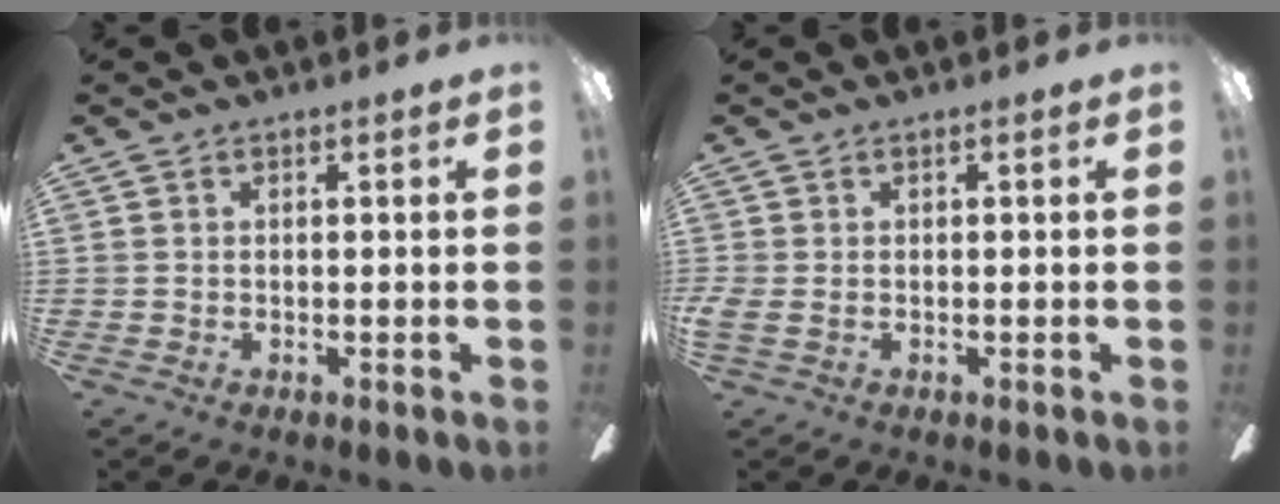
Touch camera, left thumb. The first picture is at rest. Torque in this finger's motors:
{"motor_torque": [-0.46, 0.93, 0.43, -0.27, 0.11]}